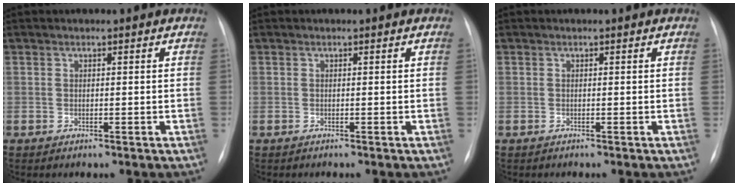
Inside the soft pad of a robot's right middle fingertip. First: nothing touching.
{"total": 0.0}
{"total": 0.0}